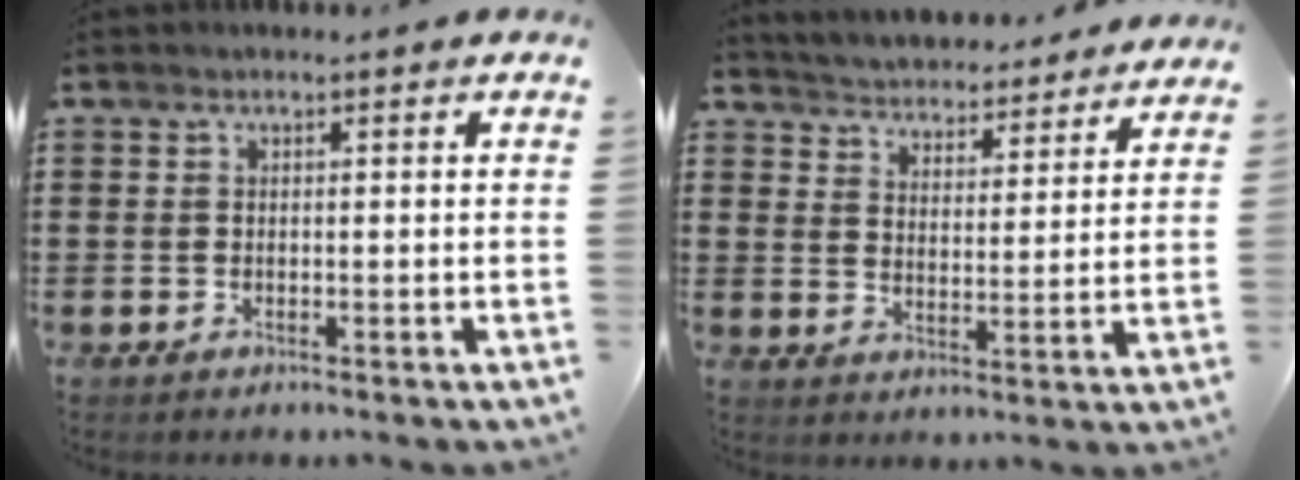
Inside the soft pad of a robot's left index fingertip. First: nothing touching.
{"total": 4.0, "force": [4.0, -0.2, -0.7], "torque": [-0.012, -0.040, 0.063]}